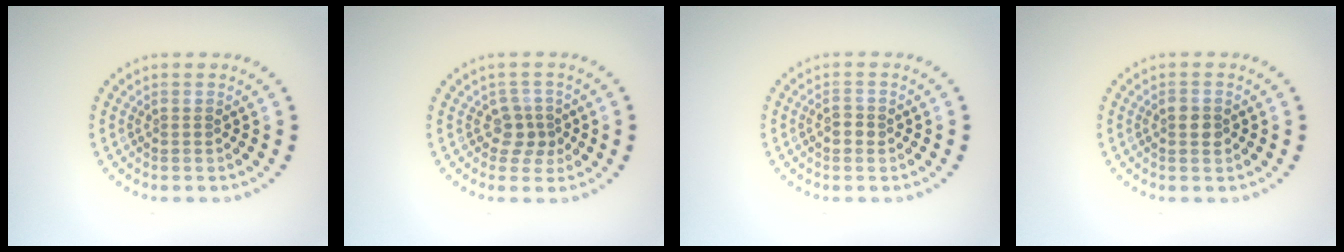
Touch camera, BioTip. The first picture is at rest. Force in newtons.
{"total": 2.0, "press": 1.7, "slide": 1.2}
{"total": 1.3, "press": 1.3, "slide": 0.2}
{"total": 1.9, "press": 1.9, "slide": 0.1}